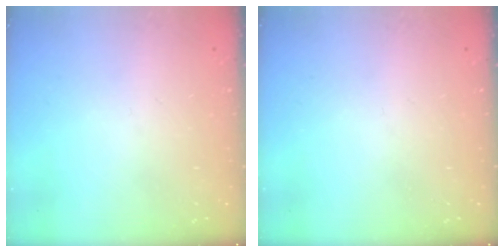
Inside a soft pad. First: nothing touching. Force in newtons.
{"total": 0.0}